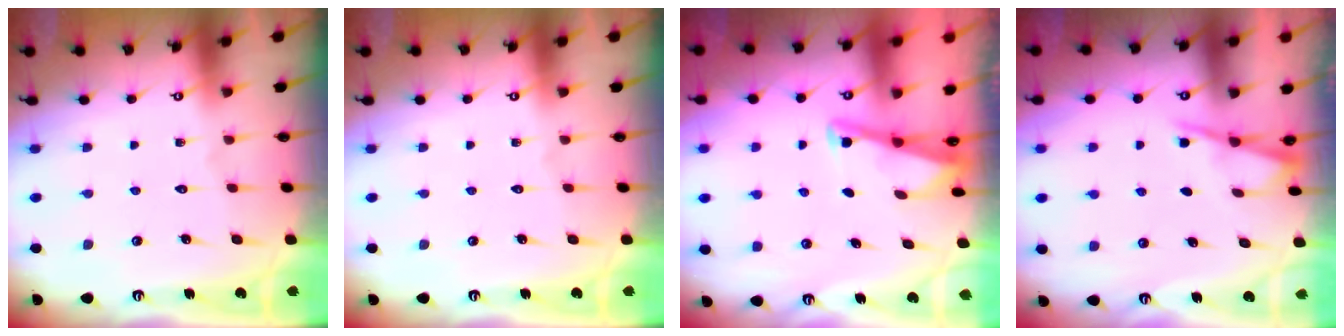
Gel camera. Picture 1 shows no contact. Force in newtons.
{"total": 0.0}
{"total": 3.0, "press": 3.0, "slide": 0.3}
{"total": 2.3, "press": 2.2, "slide": 0.4}